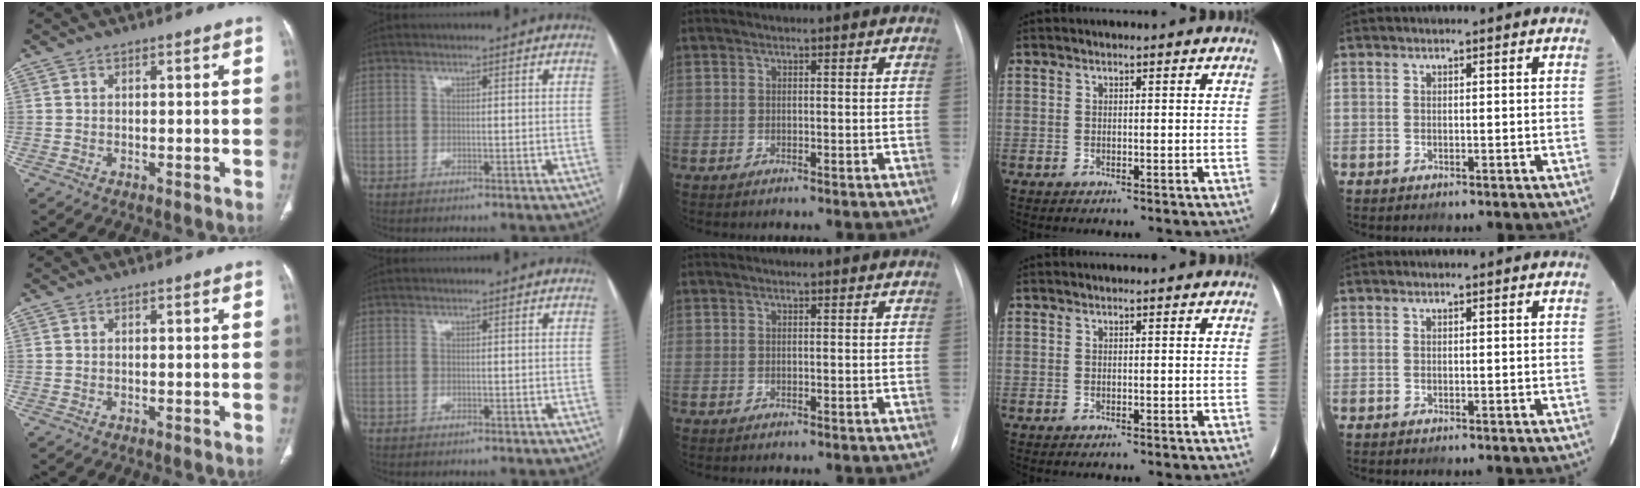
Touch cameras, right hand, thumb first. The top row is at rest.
{}